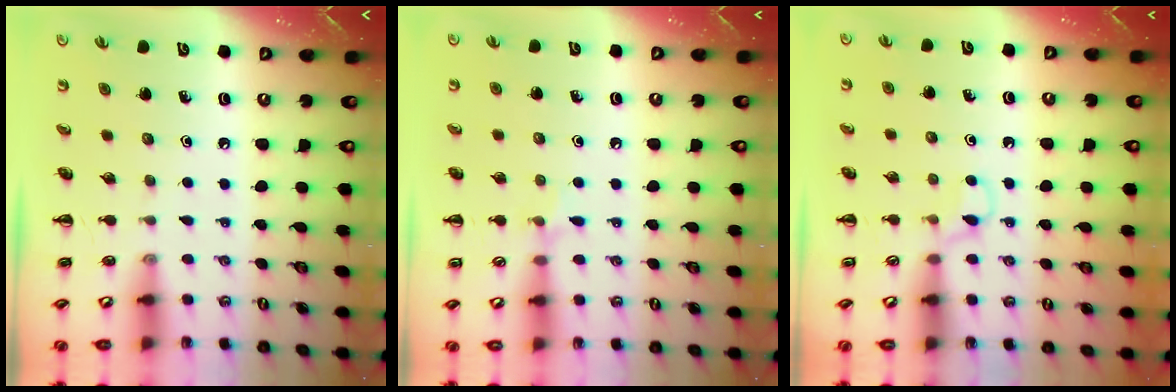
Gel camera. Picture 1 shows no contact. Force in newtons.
{"total": 5.8, "press": 5.4, "slide": 2.0}
{"total": 4.7, "press": 4.5, "slide": 1.5}